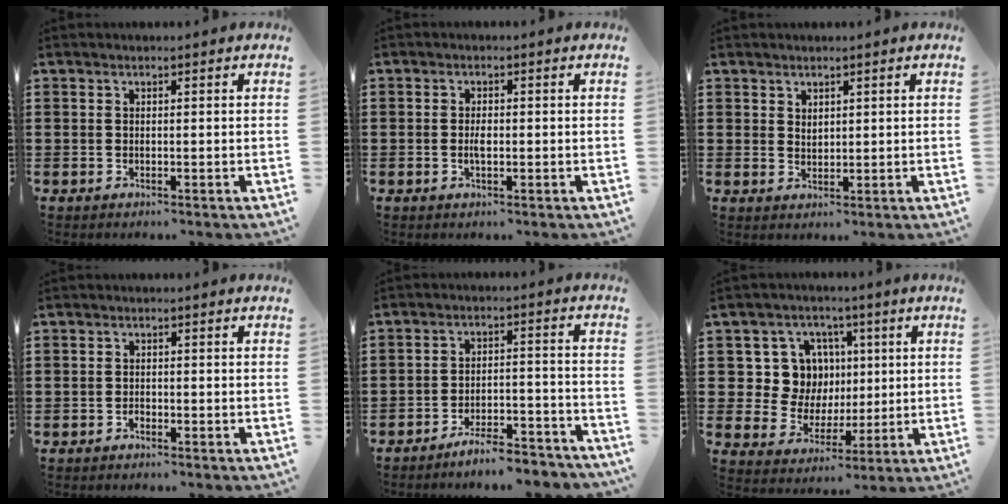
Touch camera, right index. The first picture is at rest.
{"total": 2.1, "force": [-0.3, 0.8, 1.9], "torque": [-0.043, -0.002, -0.008]}
{"total": 1.5, "force": [1.3, 0.6, 0.2], "torque": [-0.005, 0.001, 0.026]}
{"total": 0.8, "force": [-0.7, 0.4, 0.0], "torque": [0.001, 0.001, -0.014]}
{"total": 5.7, "force": [-5.4, 0.1, 1.9], "torque": [-0.029, 0.004, -0.103]}
{"total": 9.3, "force": [2.1, 8.6, 3.0], "torque": [-0.078, 0.005, 0.046]}